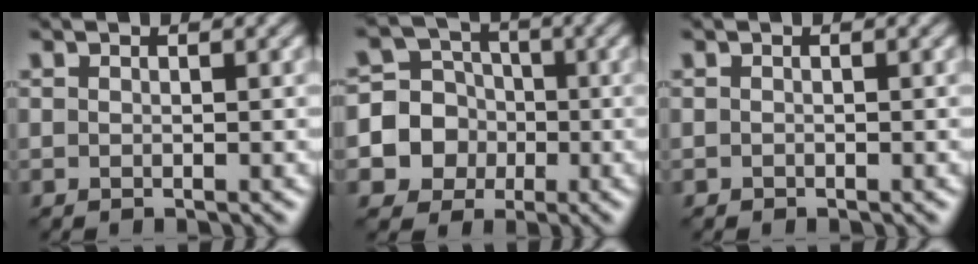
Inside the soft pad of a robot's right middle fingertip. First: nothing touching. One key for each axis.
{"total": 9.5, "fx": -2.3, "fy": 9.0, "fz": 1.8, "tx": -0.053, "ty": -0.001, "tz": -0.059}
{"total": 0.0}